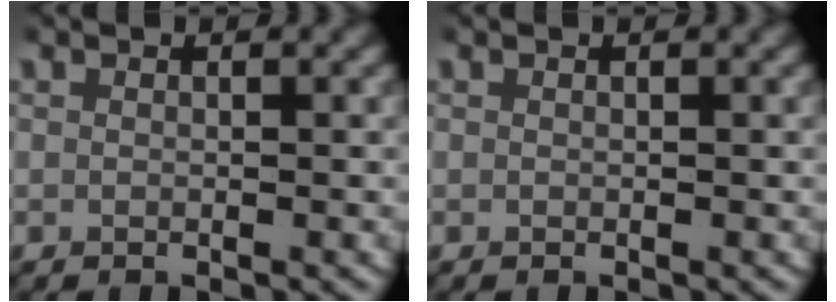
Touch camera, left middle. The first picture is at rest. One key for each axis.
{"total": 0.0}